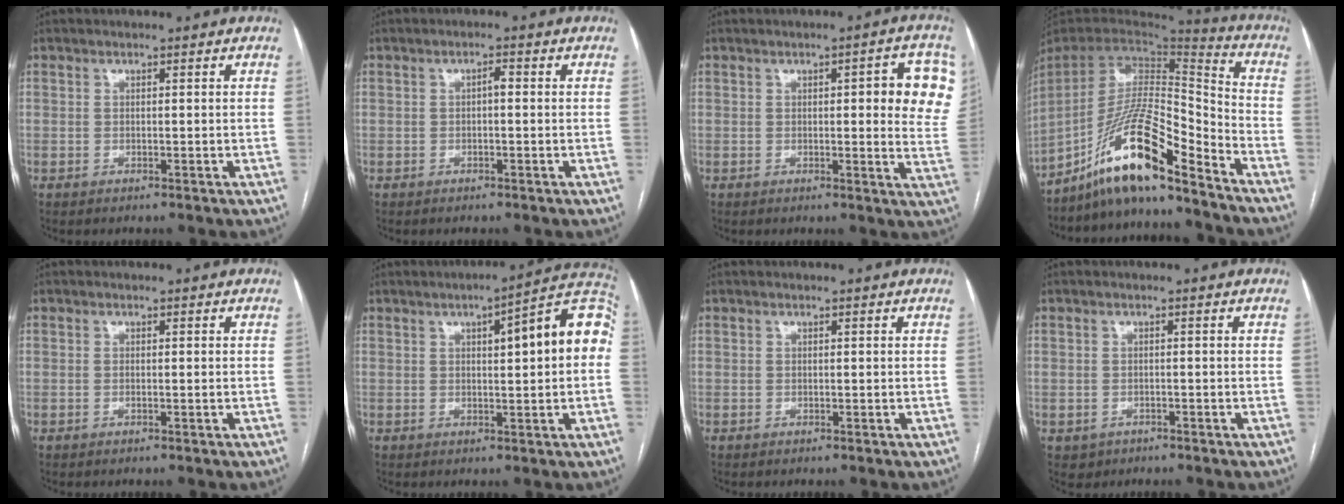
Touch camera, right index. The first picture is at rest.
{"total": 1.3, "force": [-0.1, 0.4, 1.2], "torque": [-0.018, 0.004, -0.002]}
{"total": 10.3, "force": [2.6, 2.2, 9.7], "torque": [-0.091, -0.002, 0.020]}
{"total": 16.8, "force": [-12.7, 1.4, 10.9], "torque": [-0.212, 0.010, -0.232]}
{"total": 0.0}
{"total": 12.5, "force": [2.2, 2.2, 12.1], "torque": [-0.154, 0.038, 0.021]}
{"total": 0.0}
{"total": 2.1, "force": [-1.0, 1.8, 0.2], "torque": [-0.003, 0.006, -0.011]}